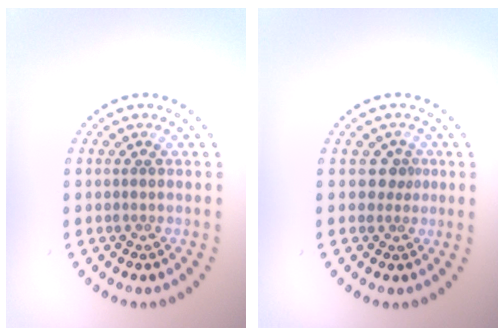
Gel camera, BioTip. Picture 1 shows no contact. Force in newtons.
{"total": 1.2, "press": 0.7, "slide": 1.0}